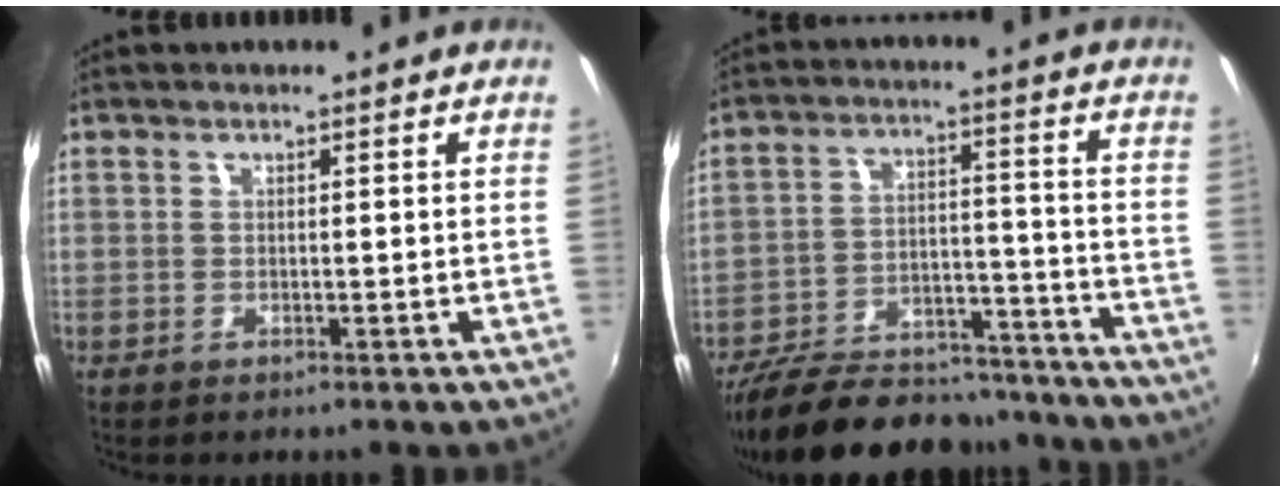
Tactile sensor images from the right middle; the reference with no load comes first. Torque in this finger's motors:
{"motor_torque": [1.10, -1.04, 0.35, 0.21]}